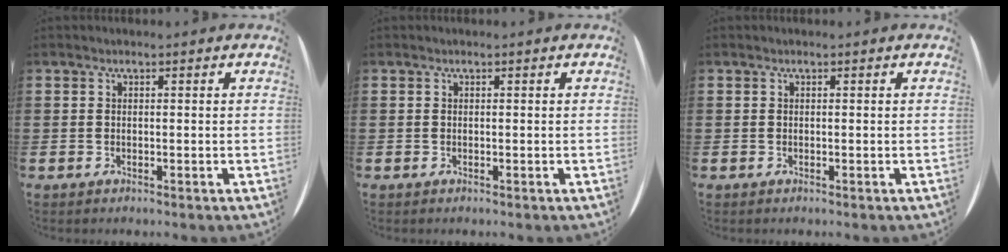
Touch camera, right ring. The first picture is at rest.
{"total": 0.0}
{"total": 0.0}